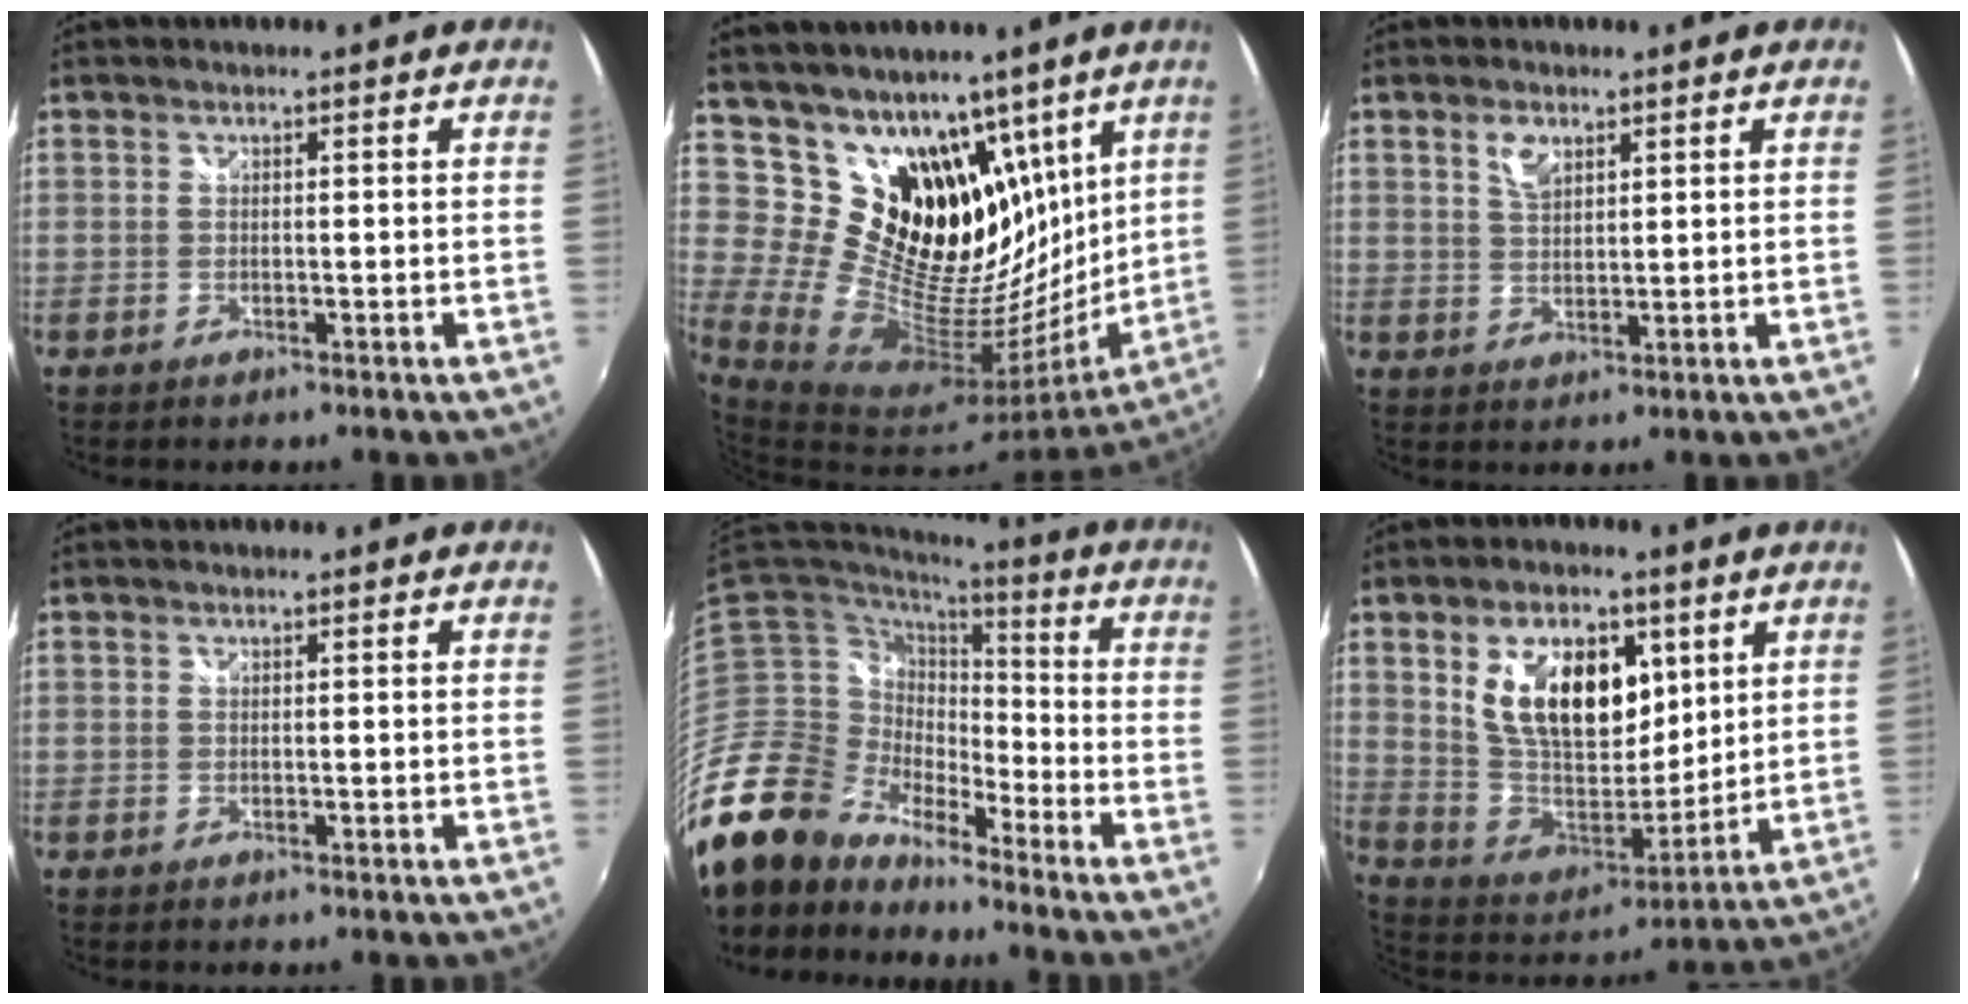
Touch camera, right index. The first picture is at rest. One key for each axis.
{"total": 22.5, "fx": 15.1, "fy": 12.5, "fz": 11.2, "tx": -0.193, "ty": -0.029, "tz": 0.276}
{"total": 3.8, "fx": 2.1, "fy": 2.0, "fz": 2.4, "tx": -0.040, "ty": 0.004, "tz": 0.038}
{"total": 0.0}
{"total": 16.9, "fx": -14.2, "fy": 7.8, "fz": 4.8, "tx": -0.113, "ty": 0.003, "tz": -0.277}
{"total": 17.9, "fx": 6.6, "fy": 10.2, "fz": 13.1, "tx": -0.243, "ty": 0.007, "tz": 0.132}